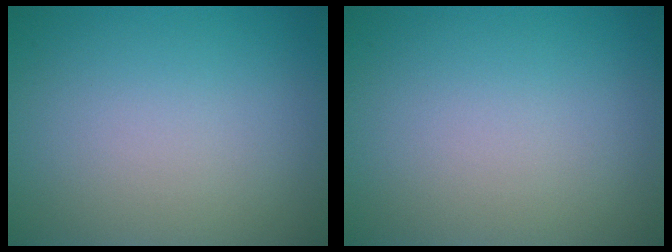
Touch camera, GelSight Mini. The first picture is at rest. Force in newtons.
{"total": 0.0}